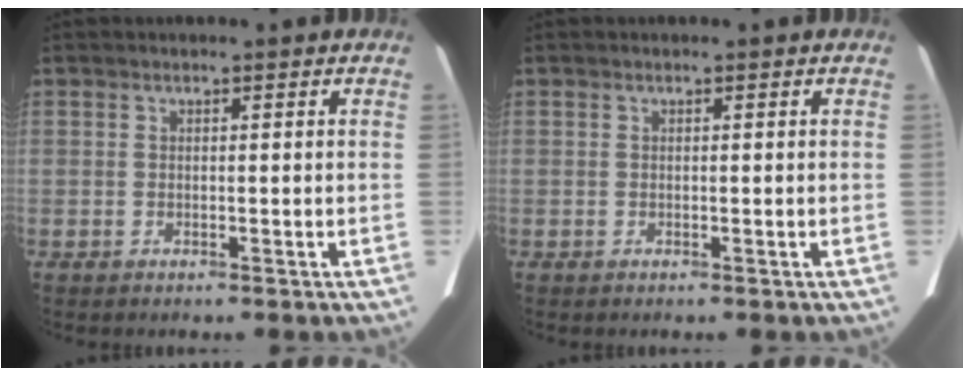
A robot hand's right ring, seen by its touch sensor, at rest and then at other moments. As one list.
[{"total": 0.0}]